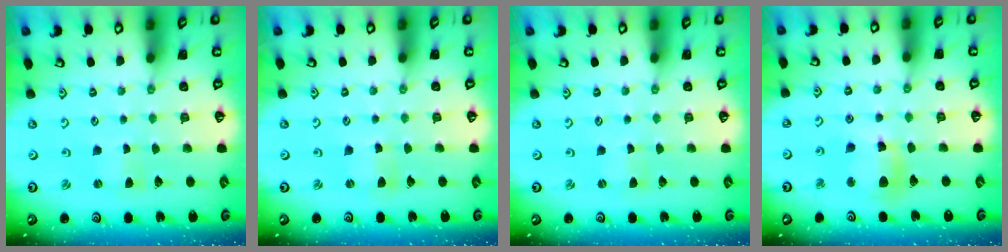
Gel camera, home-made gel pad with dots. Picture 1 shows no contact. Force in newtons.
{"total": 2.5, "press": 2.5, "slide": 0.2}
{"total": 0.0}
{"total": 11.6, "press": 11.4, "slide": 2.0}